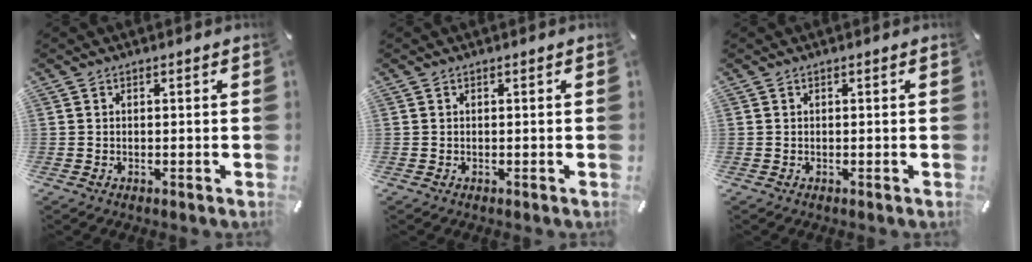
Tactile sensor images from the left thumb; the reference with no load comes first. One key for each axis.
{"total": 0.0}
{"total": 0.0}